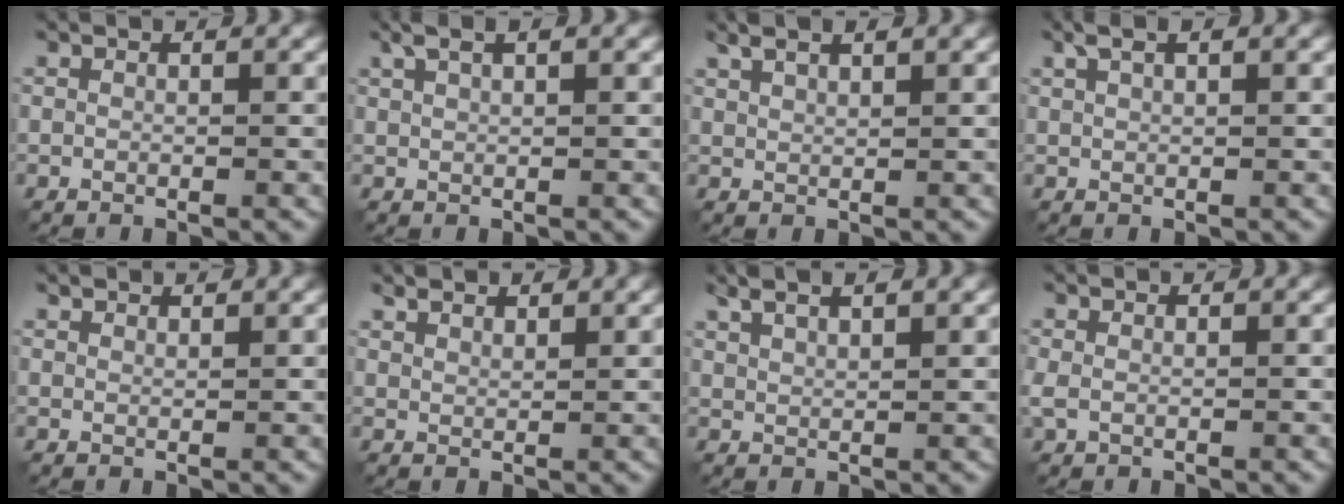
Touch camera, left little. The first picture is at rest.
{"total": 2.8, "force": [1.7, 0.7, 2.1], "torque": [-0.036, 0.001, 0.031]}
{"total": 3.9, "force": [2.6, 1.2, 2.7], "torque": [-0.040, 0.011, 0.033]}
{"total": 2.2, "force": [1.3, 0.6, 1.7], "torque": [-0.030, 0.003, 0.024]}
{"total": 1.4, "force": [1.3, 0.2, 0.3], "torque": [-0.012, 0.001, 0.020]}
{"total": 1.9, "force": [1.8, 0.4, 0.7], "torque": [-0.012, -0.001, 0.033]}
{"total": 5.0, "force": [3.2, 1.6, 3.4], "torque": [-0.048, 0.021, 0.035]}
{"total": 1.0, "force": [0.0, 0.6, 0.8], "torque": [-0.024, -0.001, -0.001]}